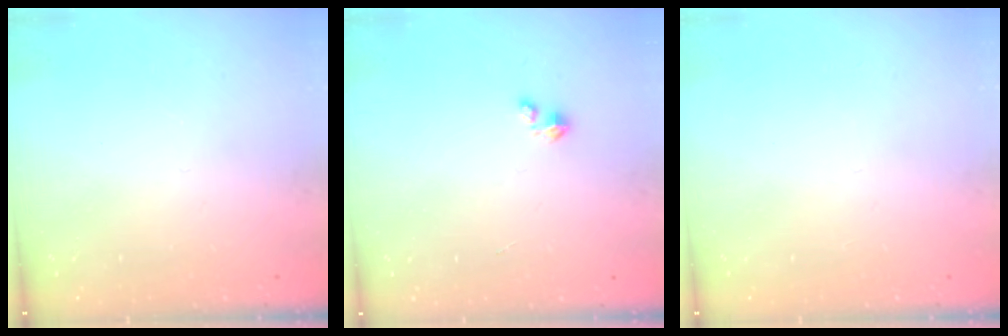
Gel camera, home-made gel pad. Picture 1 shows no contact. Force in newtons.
{"total": 1.4, "press": 1.4, "slide": 0.2}
{"total": 0.0}